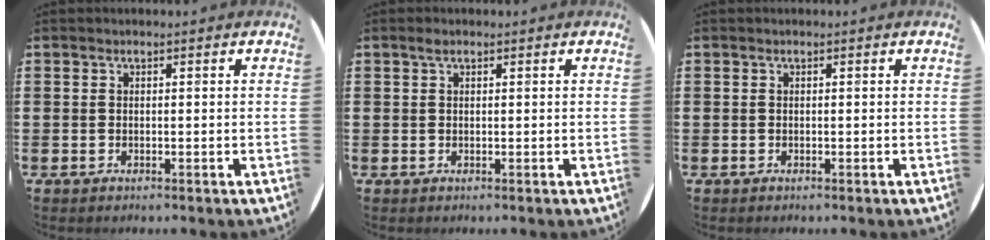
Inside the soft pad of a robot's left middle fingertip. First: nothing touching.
{"total": 0.8, "force": [0.5, 0.4, 0.5], "torque": [-0.003, 0.001, 0.007]}
{"total": 0.0}